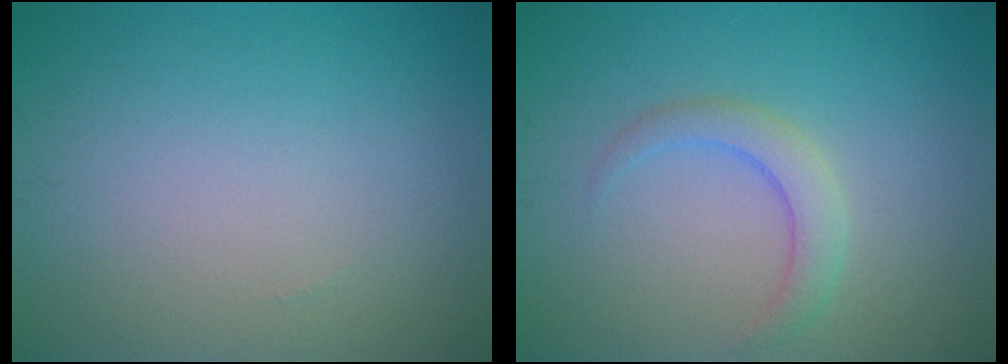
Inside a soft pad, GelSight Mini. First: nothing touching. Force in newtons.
{"total": 2.3, "press": 2.3, "slide": 0.0}